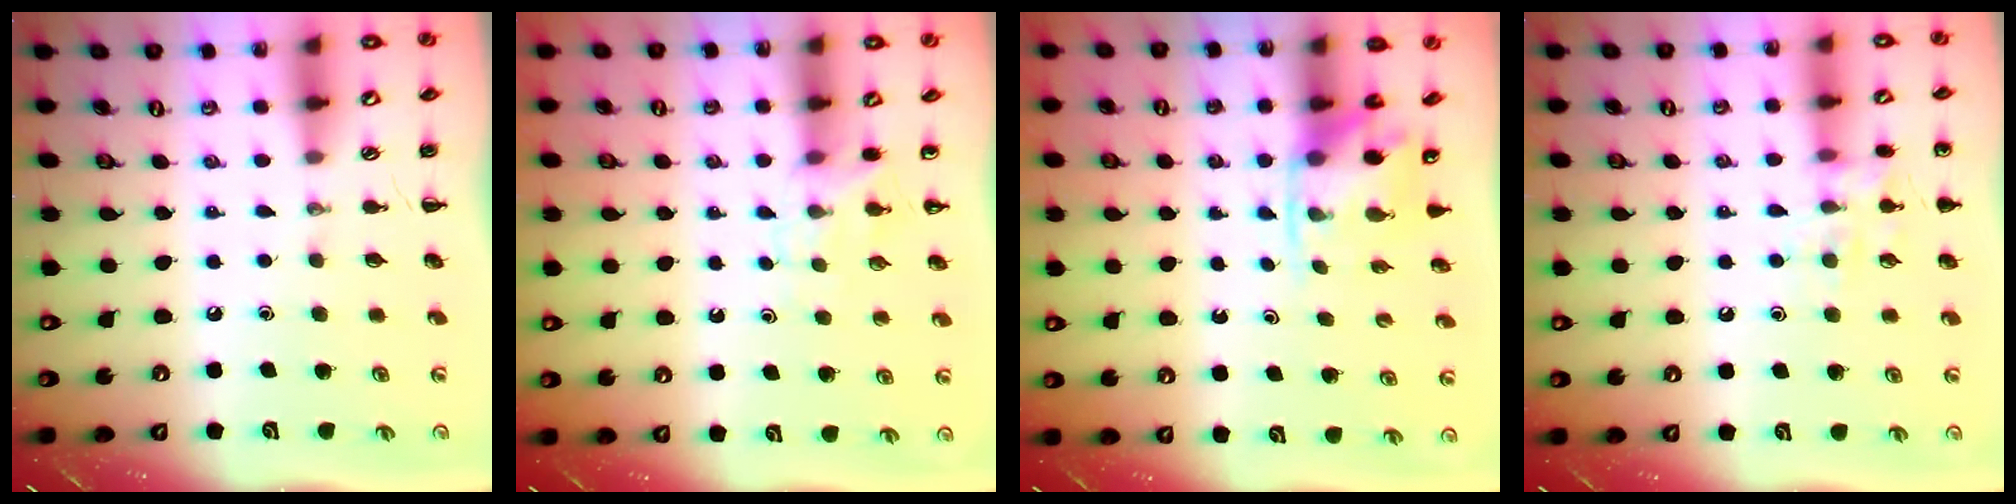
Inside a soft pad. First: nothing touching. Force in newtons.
{"total": 3.8, "press": 3.6, "slide": 1.3}
{"total": 4.7, "press": 4.6, "slide": 0.6}
{"total": 9.9, "press": 9.9, "slide": 1.2}